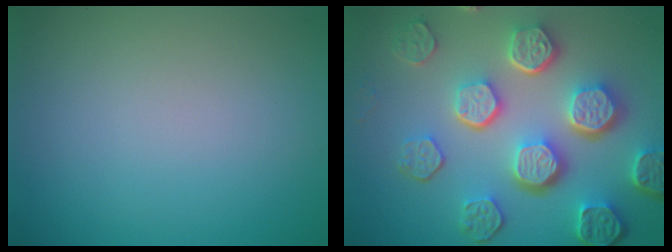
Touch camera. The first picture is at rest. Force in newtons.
{"total": 8.4, "press": 6.1, "slide": 5.8}